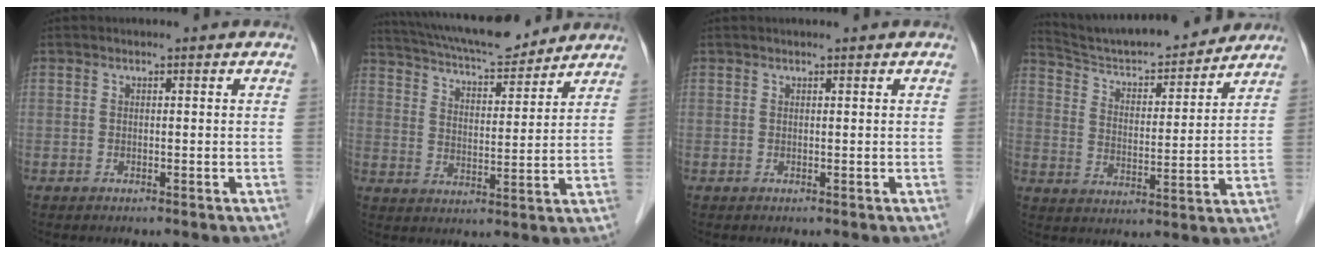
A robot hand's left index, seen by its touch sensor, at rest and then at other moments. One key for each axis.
{"total": 15.5, "fx": 14.1, "fy": 2.7, "fz": 5.8, "tx": -0.104, "ty": 0.023, "tz": 0.226}
{"total": 1.7, "fx": 1.5, "fy": 0.0, "fz": 0.8, "tx": -0.008, "ty": 0.018, "tz": 0.023}
{"total": 16.6, "fx": 15.6, "fy": 2.0, "fz": 5.4, "tx": -0.092, "ty": 0.003, "tz": 0.245}